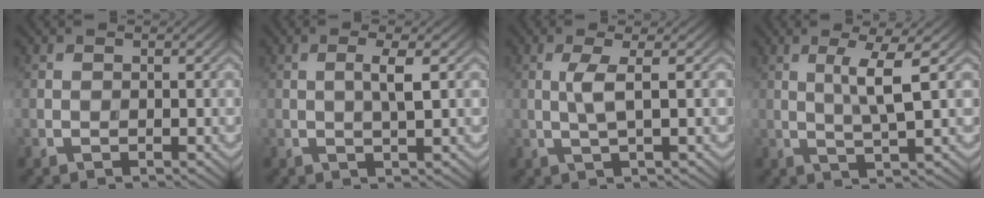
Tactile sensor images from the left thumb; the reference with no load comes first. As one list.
[{"total": 2.8, "force": [0.4, 0.3, 2.8], "torque": [-0.051, 0.004, 0.006]}, {"total": 3.2, "force": [0.4, 0.4, 3.2], "torque": [-0.067, 0.006, 0.006]}, {"total": 4.8, "force": [1.2, 0.4, 4.6], "torque": [-0.096, 0.006, 0.029]}]